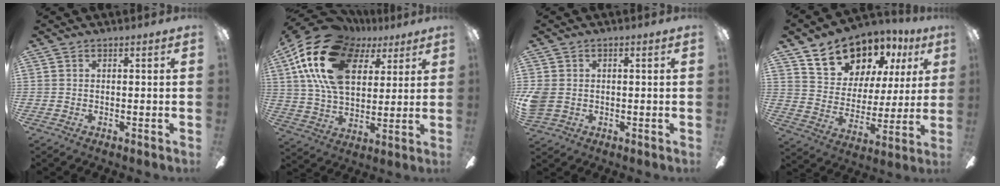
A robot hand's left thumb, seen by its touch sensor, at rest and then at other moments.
{"total": 24.7, "force": [10.9, 15.1, 16.2], "torque": [-0.330, -0.031, 0.189]}
{"total": 4.7, "force": [-0.2, 3.8, 2.7], "torque": [-0.068, 0.004, -0.005]}
{"total": 15.9, "force": [12.2, 9.0, 4.6], "torque": [-0.094, -0.084, 0.228]}